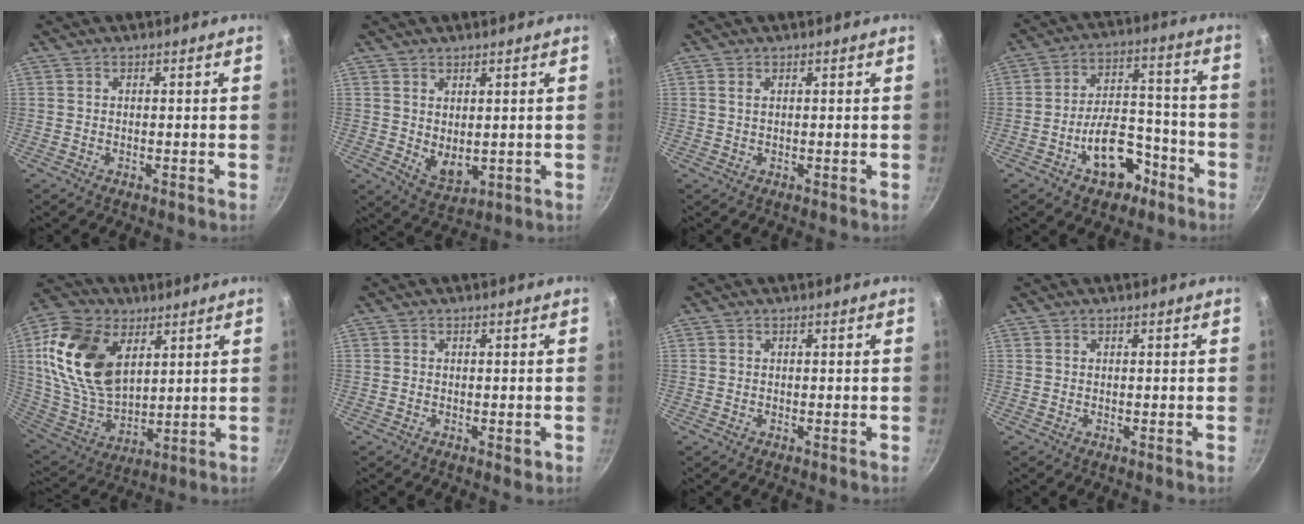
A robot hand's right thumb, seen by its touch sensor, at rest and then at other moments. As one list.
[{"total": 5.3, "force": [1.2, 3.1, 4.1], "torque": [-0.056, -0.023, 0.032]}, {"total": 0.9, "force": [0.4, 0.5, 0.7], "torque": [-0.013, 0.001, 0.006]}, {"total": 12.6, "force": [-6.3, 7.4, 8.0], "torque": [-0.091, 0.068, -0.090]}, {"total": 20.7, "force": [6.8, 13.2, 14.4], "torque": [-0.253, -0.022, 0.138]}, {"total": 1.4, "force": [-0.5, 0.7, 1.0], "torque": [-0.014, -0.001, -0.008]}, {"total": 0.0}, {"total": 0.0}]